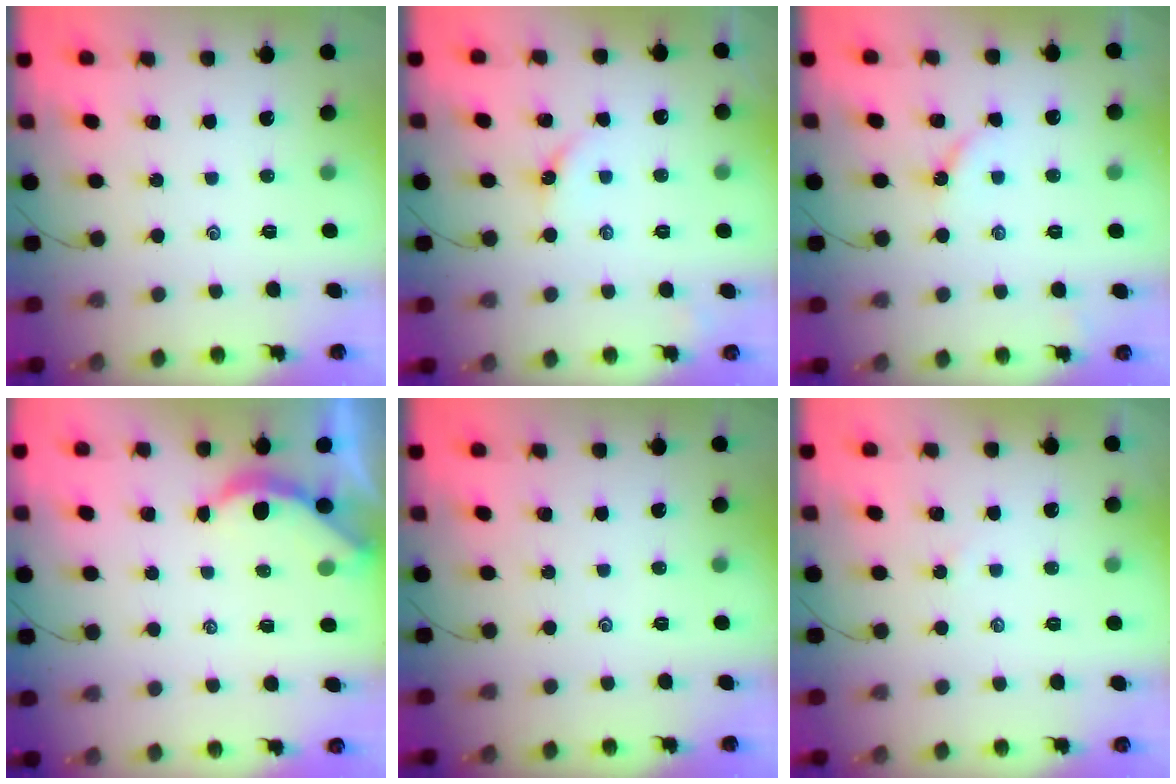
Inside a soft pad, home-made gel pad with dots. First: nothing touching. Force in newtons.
{"total": 3.1, "press": 3.1, "slide": 0.5}
{"total": 3.8, "press": 3.7, "slide": 0.4}
{"total": 2.9, "press": 2.9, "slide": 0.2}
{"total": 0.0}
{"total": 1.8, "press": 1.7, "slide": 0.3}